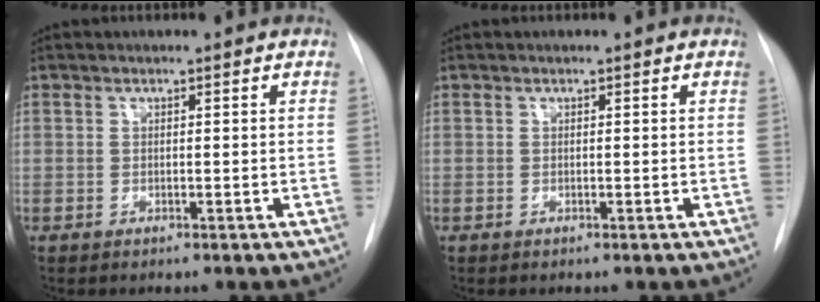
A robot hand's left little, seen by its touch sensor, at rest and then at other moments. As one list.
[{"total": 0.0}]